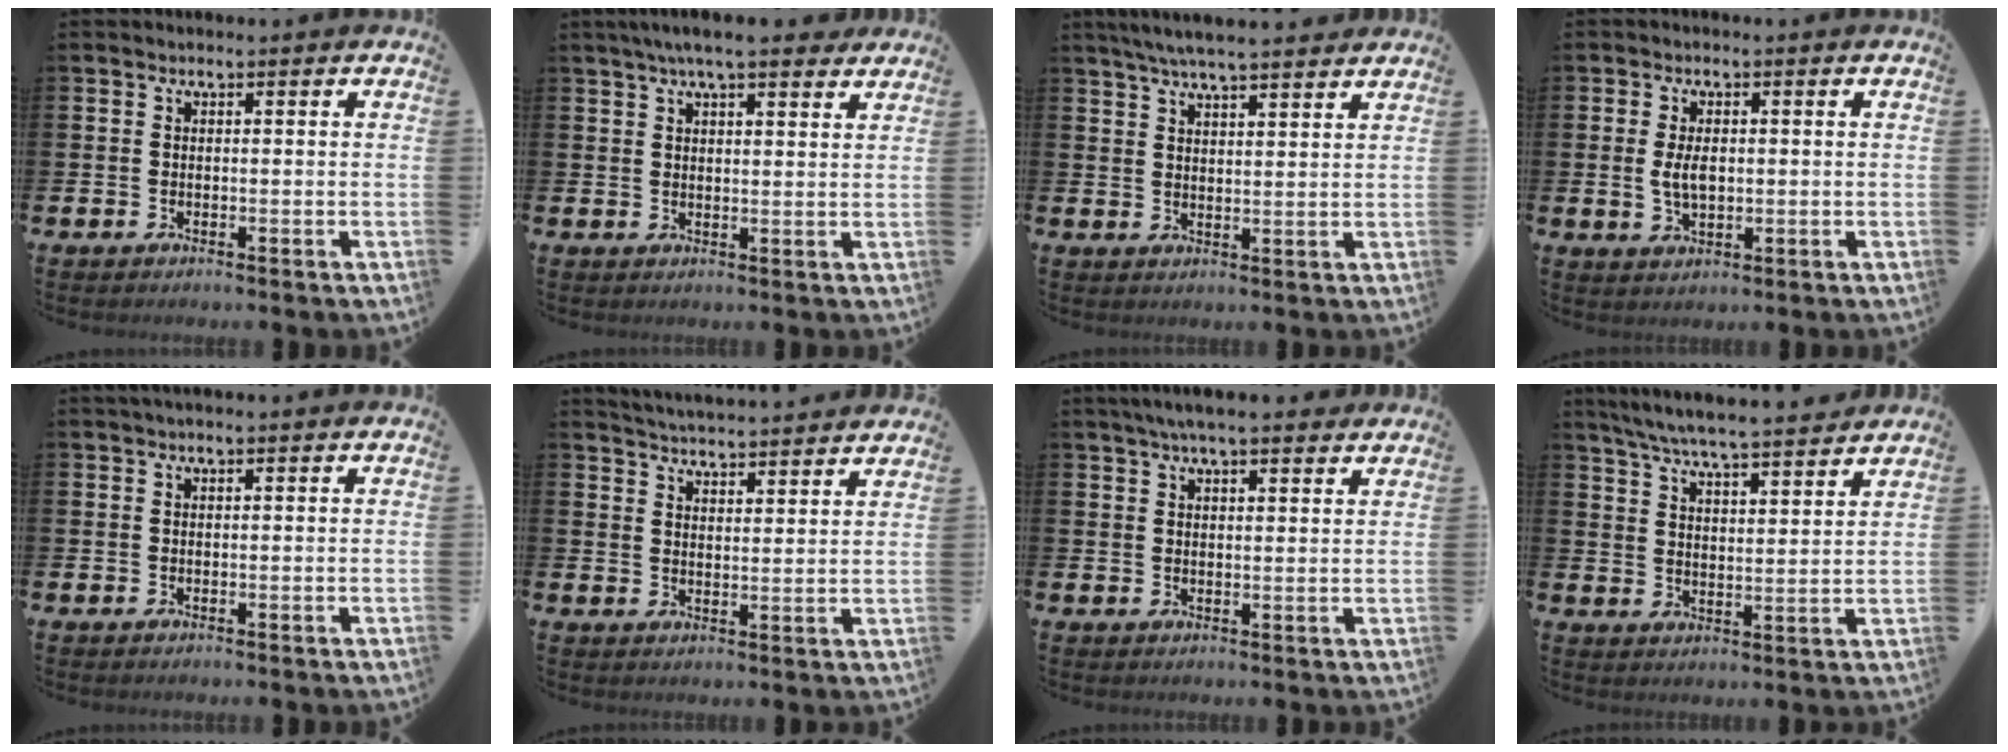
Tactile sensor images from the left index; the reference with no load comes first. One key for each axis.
{"total": 5.6, "fx": 4.9, "fy": 0.7, "fz": 2.6, "tx": -0.046, "ty": -0.014, "tz": 0.085}
{"total": 5.5, "fx": 5.3, "fy": 0.2, "fz": 1.7, "tx": -0.039, "ty": -0.019, "tz": 0.094}
{"total": 3.5, "fx": 0.3, "fy": 1.9, "fz": 2.9, "tx": -0.044, "ty": 0.001, "tz": 0.001}
{"total": 0.6, "fx": 0.5, "fy": 0.0, "fz": 0.4, "tx": -0.007, "ty": 0.000, "tz": 0.008}
{"total": 4.7, "fx": 4.7, "fy": -0.2, "fz": -0.1, "tx": -0.019, "ty": -0.033, "tz": 0.084}
{"total": 4.9, "fx": 4.3, "fy": 0.6, "fz": 2.2, "tx": -0.044, "ty": -0.010, "tz": 0.076}
{"total": 6.6, "fx": 6.4, "fy": -0.1, "fz": 1.8, "tx": -0.054, "ty": -0.045, "tz": 0.112}